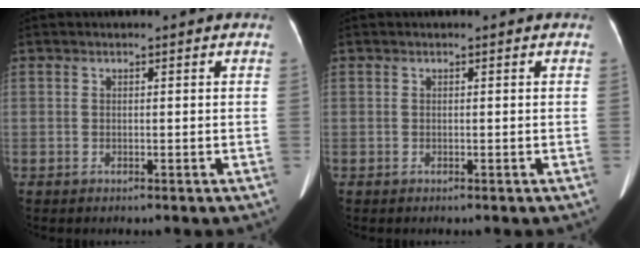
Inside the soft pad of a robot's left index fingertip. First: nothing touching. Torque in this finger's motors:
{"motor_torque": [0.01, 0.01, 0.00, 0.00]}